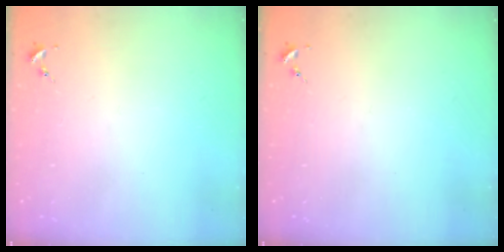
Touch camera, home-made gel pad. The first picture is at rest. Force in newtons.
{"total": 0.0}